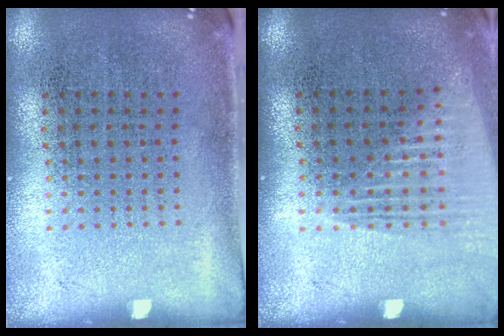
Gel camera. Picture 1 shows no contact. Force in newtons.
{"total": 1.3, "press": 1.2, "slide": 0.2}